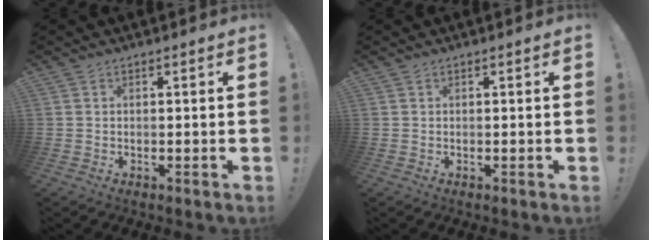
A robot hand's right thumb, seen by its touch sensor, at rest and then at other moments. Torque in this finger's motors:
{"motor_torque": [-0.02, 0.01, -0.04, 0.04, 0.04]}